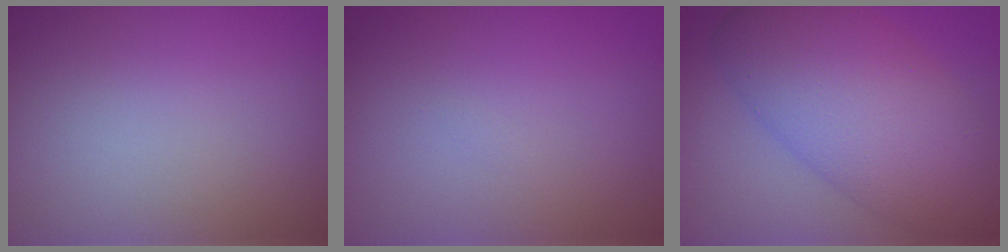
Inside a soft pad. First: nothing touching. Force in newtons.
{"total": 0.0}
{"total": 9.3, "press": 9.3, "slide": 0.1}